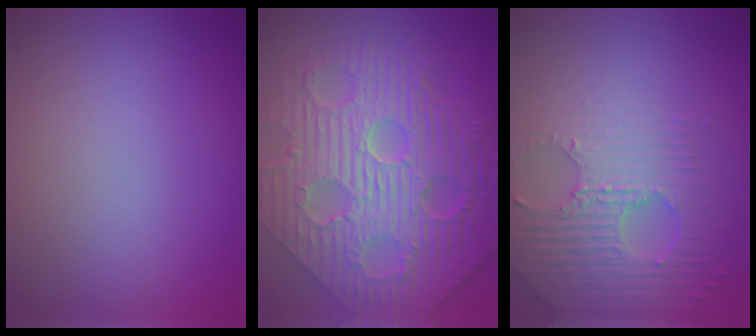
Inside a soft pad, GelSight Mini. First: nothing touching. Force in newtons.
{"total": 11.5, "press": 8.1, "slide": 8.1}
{"total": 4.7, "press": 4.2, "slide": 2.1}